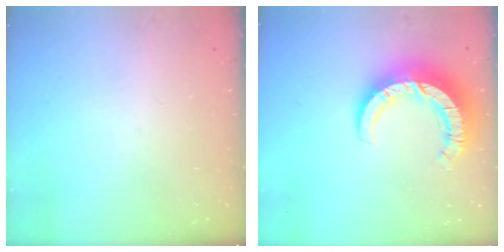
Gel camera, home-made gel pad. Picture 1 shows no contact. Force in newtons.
{"total": 11.6, "press": 11.5, "slide": 1.3}